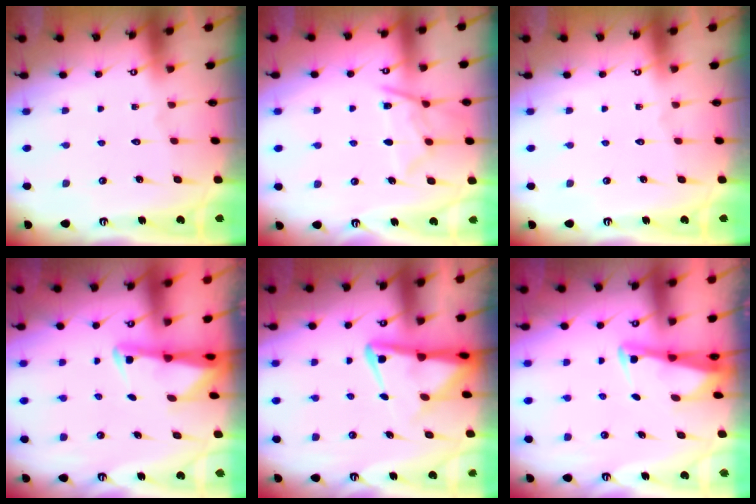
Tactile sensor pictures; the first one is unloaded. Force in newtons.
{"total": 10.6, "press": 10.5, "slide": 1.1}
{"total": 0.0}
{"total": 2.4, "press": 2.3, "slide": 0.4}
{"total": 6.7, "press": 6.6, "slide": 1.0}
{"total": 2.9, "press": 2.8, "slide": 0.3}